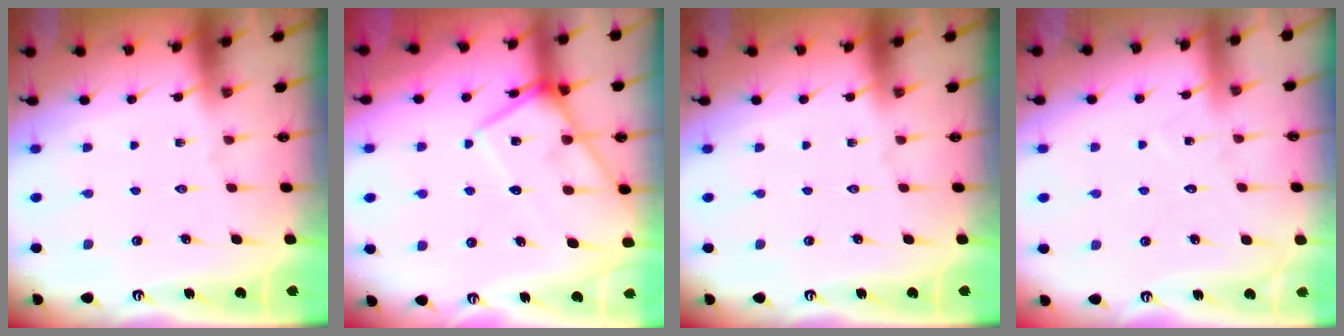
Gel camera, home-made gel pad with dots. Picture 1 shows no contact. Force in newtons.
{"total": 12.2, "press": 12.1, "slide": 0.7}
{"total": 0.0}
{"total": 6.0, "press": 6.0, "slide": 0.7}